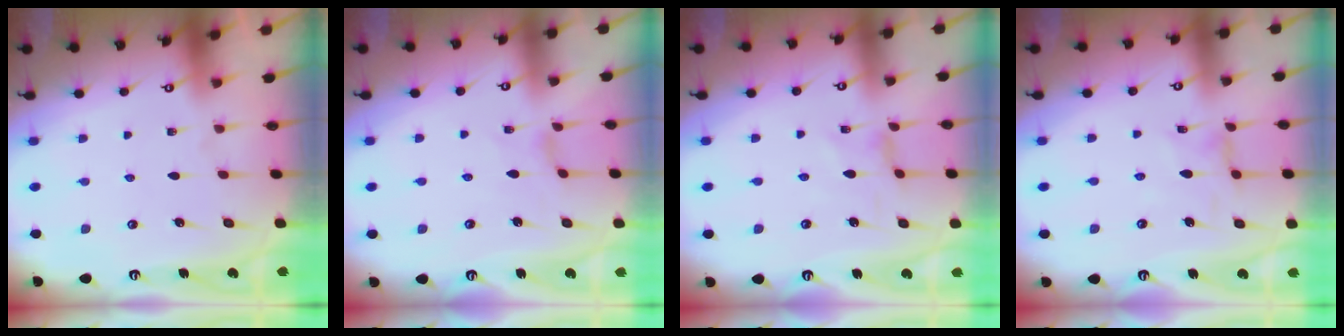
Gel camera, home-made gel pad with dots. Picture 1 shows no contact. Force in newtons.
{"total": 2.0, "press": 2.0, "slide": 0.2}
{"total": 1.8, "press": 1.7, "slide": 0.4}
{"total": 1.7, "press": 1.7, "slide": 0.5}